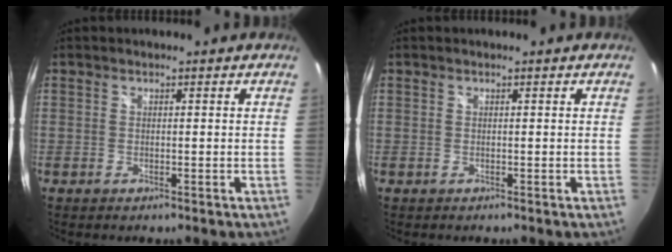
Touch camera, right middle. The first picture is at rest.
{"total": 0.0}